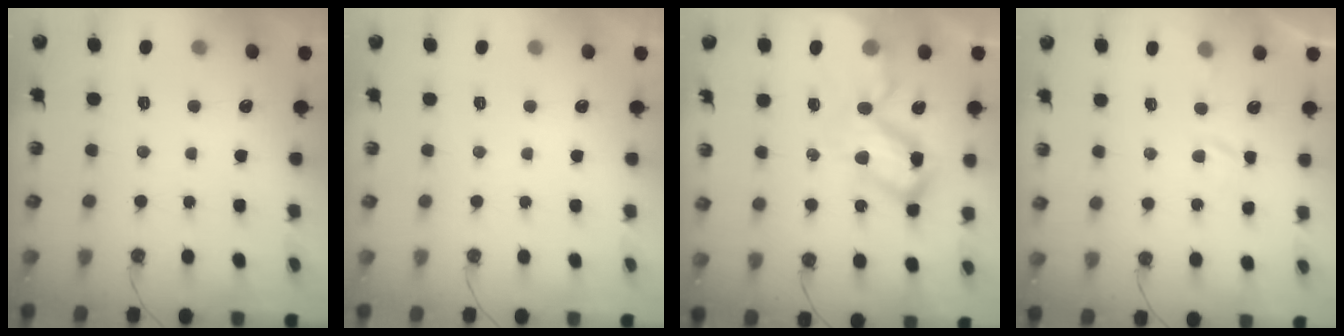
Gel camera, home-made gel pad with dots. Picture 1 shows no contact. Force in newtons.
{"total": 0.0}
{"total": 19.9, "press": 19.8, "slide": 2.3}
{"total": 2.8, "press": 2.7, "slide": 0.4}